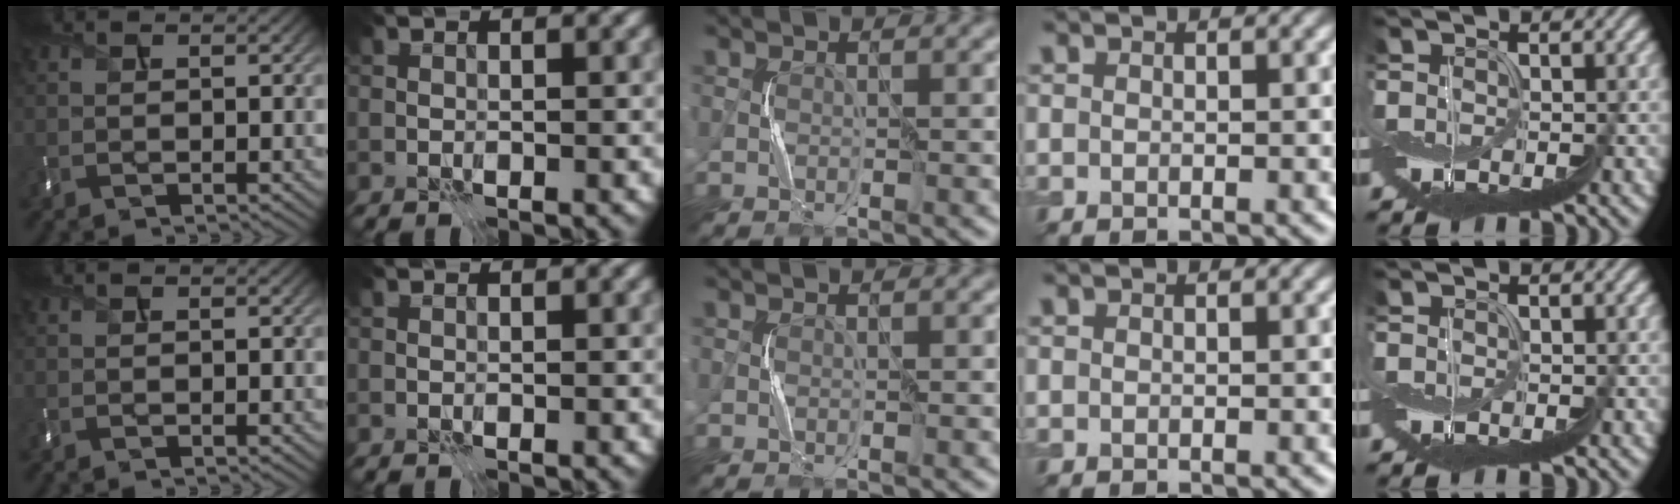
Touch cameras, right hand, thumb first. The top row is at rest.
{}